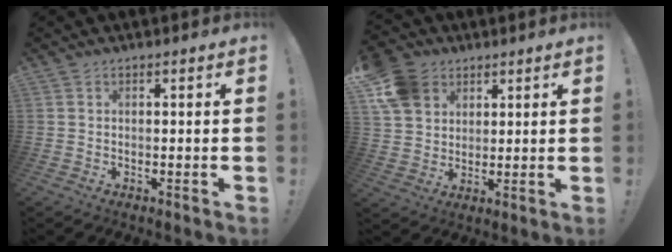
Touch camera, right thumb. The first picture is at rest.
{"total": 11.8, "force": [5.6, 9.4, 4.5], "torque": [-0.081, -0.028, 0.114]}